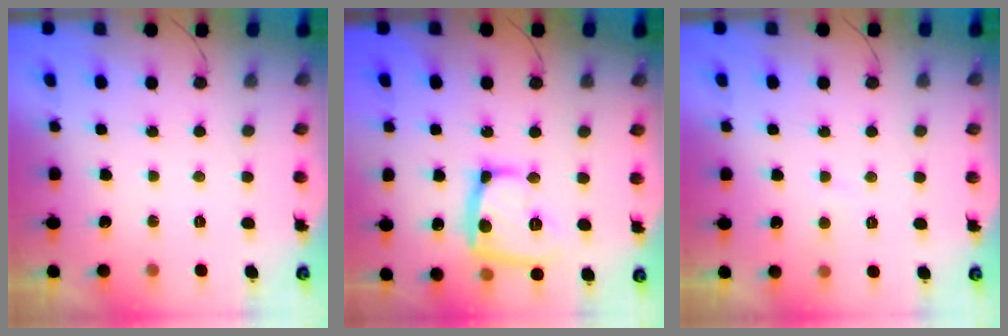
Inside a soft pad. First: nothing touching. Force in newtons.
{"total": 16.1, "press": 16.1, "slide": 1.4}
{"total": 3.5, "press": 3.5, "slide": 0.4}